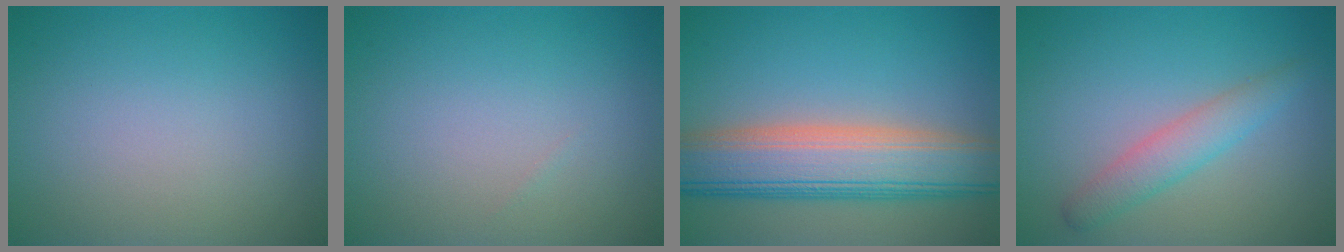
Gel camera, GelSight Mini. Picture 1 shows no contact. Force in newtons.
{"total": 0.0}
{"total": 9.2, "press": 9.2, "slide": 0.5}
{"total": 2.7, "press": 2.7, "slide": 0.0}